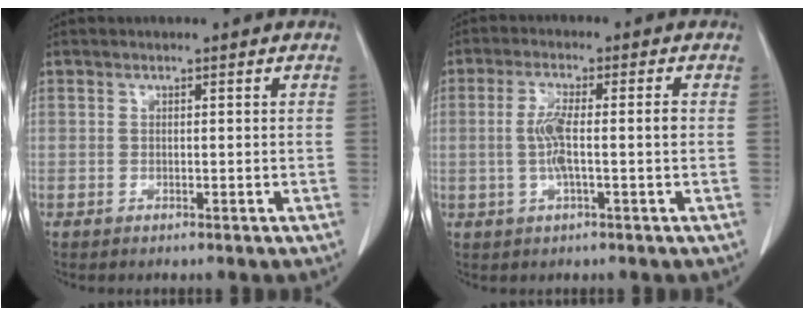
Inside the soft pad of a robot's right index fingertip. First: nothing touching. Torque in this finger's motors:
{"motor_torque": [0.59, 0.07, 0.18, 0.05]}